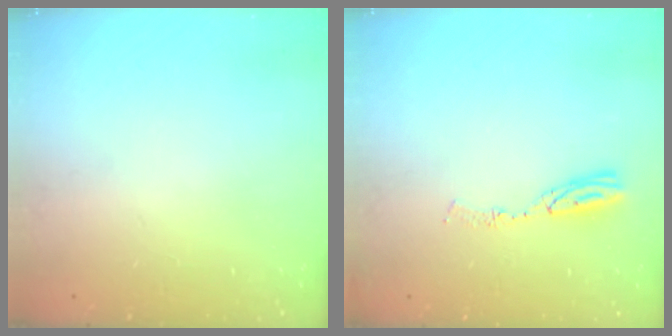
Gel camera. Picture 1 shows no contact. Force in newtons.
{"total": 5.0, "press": 5.0, "slide": 0.2}